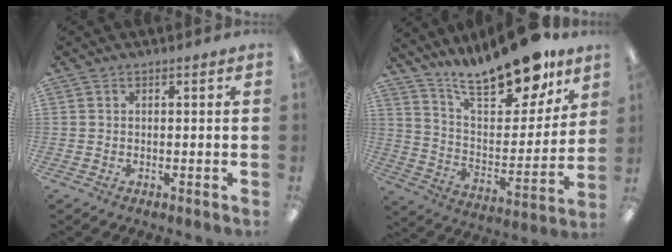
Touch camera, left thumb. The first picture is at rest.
{"total": 21.2, "force": [17.2, 6.5, 10.4], "torque": [-0.169, -0.111, 0.294]}